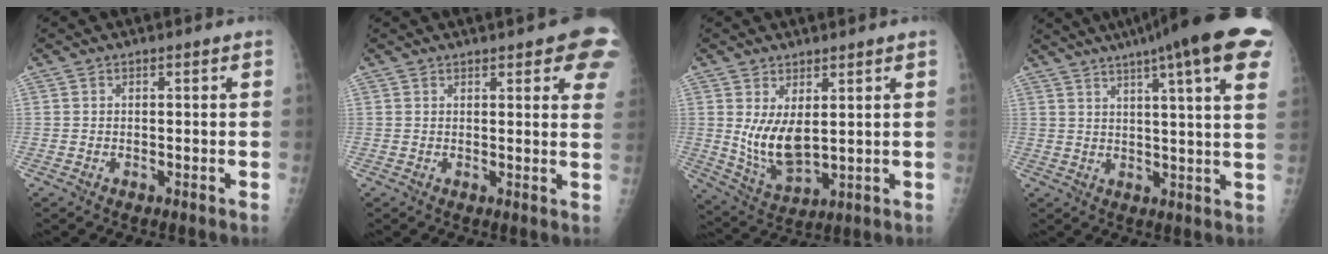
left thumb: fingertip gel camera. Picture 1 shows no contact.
{"total": 10.6, "force": [6.2, 2.9, 8.0], "torque": [-0.071, -0.017, 0.062]}
{"total": 8.5, "force": [2.0, 3.6, 7.5], "torque": [-0.135, -0.030, 0.054]}
{"total": 20.4, "force": [12.2, 2.4, 16.2], "torque": [-0.228, -0.004, 0.146]}